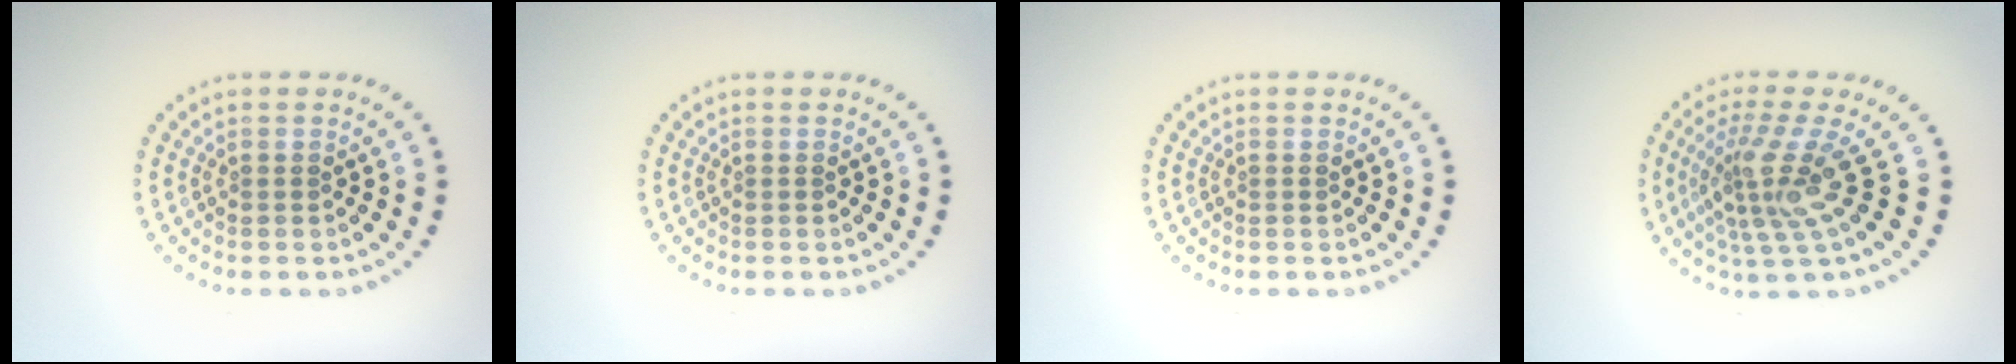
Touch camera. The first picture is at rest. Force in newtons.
{"total": 0.0}
{"total": 0.0}
{"total": 4.5, "press": 3.1, "slide": 3.3}